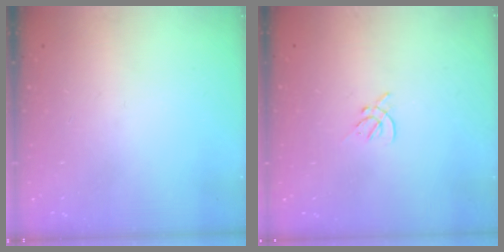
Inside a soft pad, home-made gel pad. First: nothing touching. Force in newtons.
{"total": 2.0, "press": 1.9, "slide": 0.5}